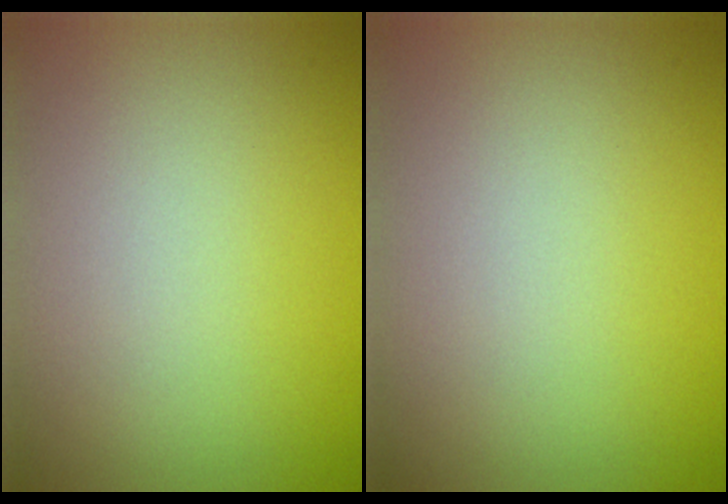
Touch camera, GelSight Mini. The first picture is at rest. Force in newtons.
{"total": 0.0}